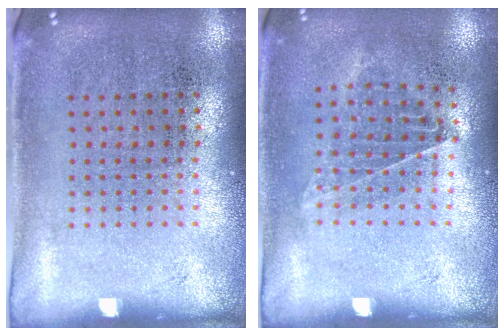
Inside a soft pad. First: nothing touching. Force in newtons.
{"total": 0.9, "press": 0.8, "slide": 0.4}